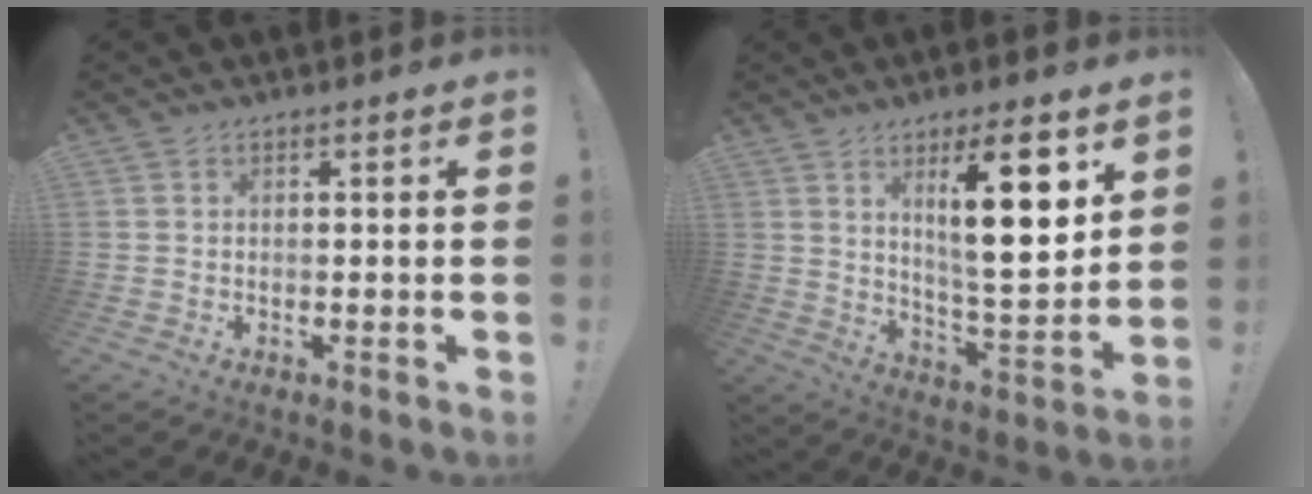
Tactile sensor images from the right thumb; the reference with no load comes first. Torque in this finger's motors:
{"motor_torque": [-0.17, 1.39, 1.00, 0.93, 0.23]}